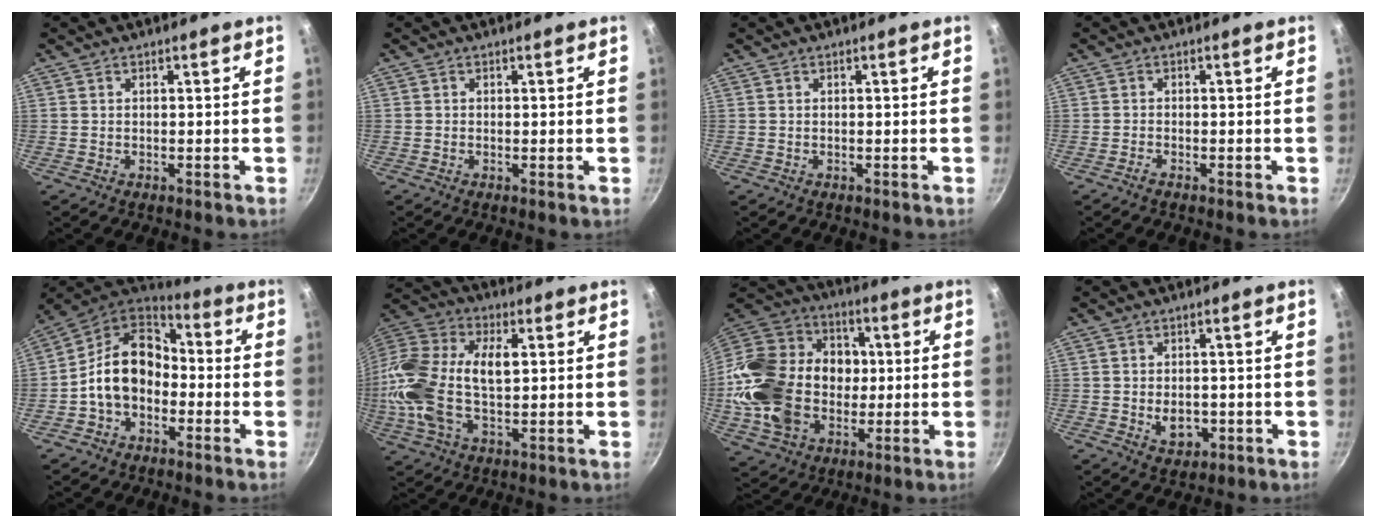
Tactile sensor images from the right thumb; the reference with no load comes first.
{"total": 0.0}
{"total": 0.0}
{"total": 0.8, "force": [-0.8, 0.0, 0.3], "torque": [-0.012, 0.005, -0.020]}
{"total": 14.0, "force": [-2.6, 10.4, 9.1], "torque": [-0.127, 0.049, -0.066]}
{"total": 20.4, "force": [0.9, 11.5, 16.8], "torque": [-0.344, 0.031, 0.003]}
{"total": 26.8, "force": [-1.7, 20.7, 16.9], "torque": [-0.308, 0.044, -0.021]}
{"total": 4.9, "force": [-1.0, 3.6, 3.2], "torque": [-0.033, 0.004, -0.007]}